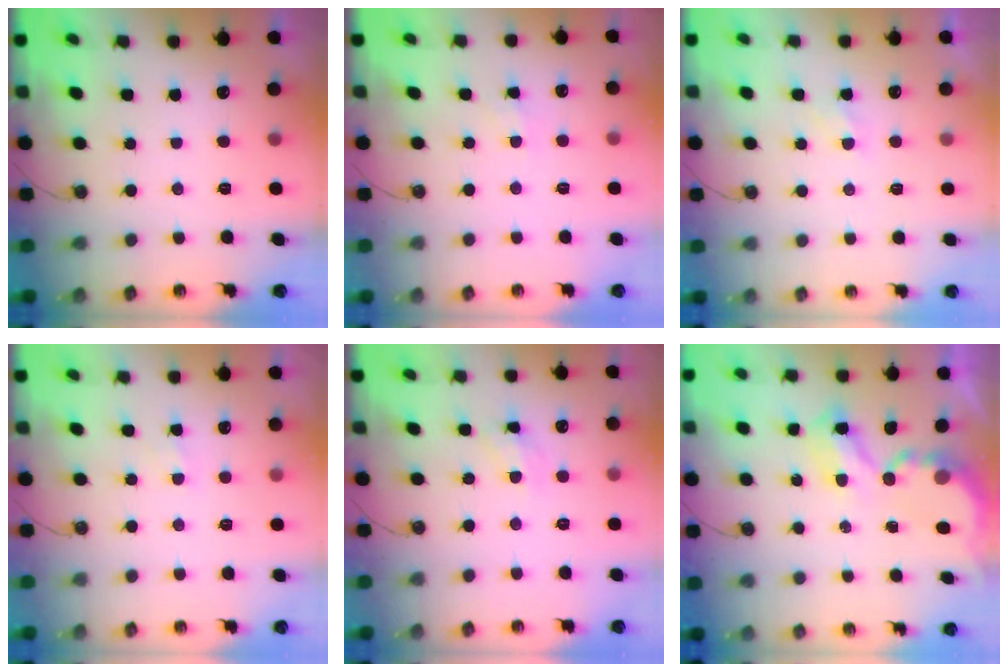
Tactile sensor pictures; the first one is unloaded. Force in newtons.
{"total": 2.0, "press": 2.0, "slide": 0.3}
{"total": 2.9, "press": 2.9, "slide": 0.4}
{"total": 3.7, "press": 3.7, "slide": 0.4}
{"total": 7.7, "press": 7.6, "slide": 0.6}
{"total": 5.6, "press": 5.5, "slide": 0.4}